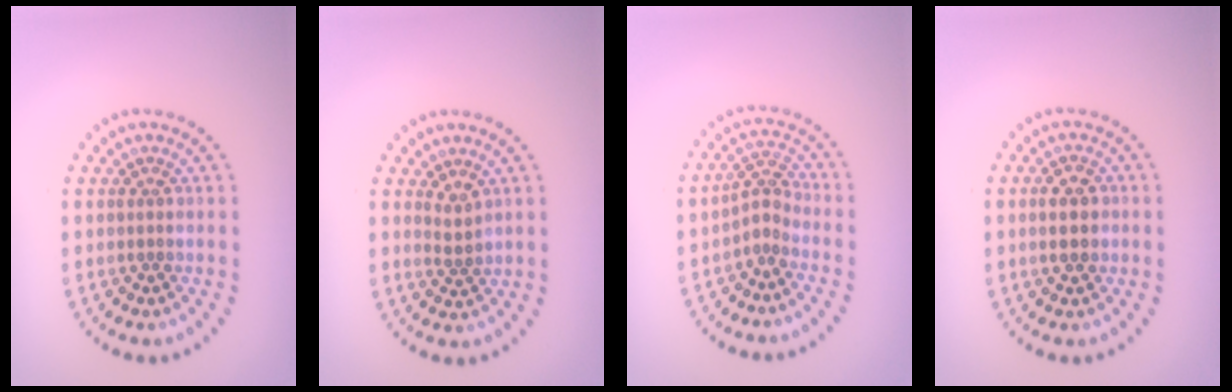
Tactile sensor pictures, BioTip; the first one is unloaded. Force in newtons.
{"total": 1.5, "press": 1.1, "slide": 1.0}
{"total": 2.0, "press": 1.4, "slide": 1.4}
{"total": 3.1, "press": 3.1, "slide": 0.1}